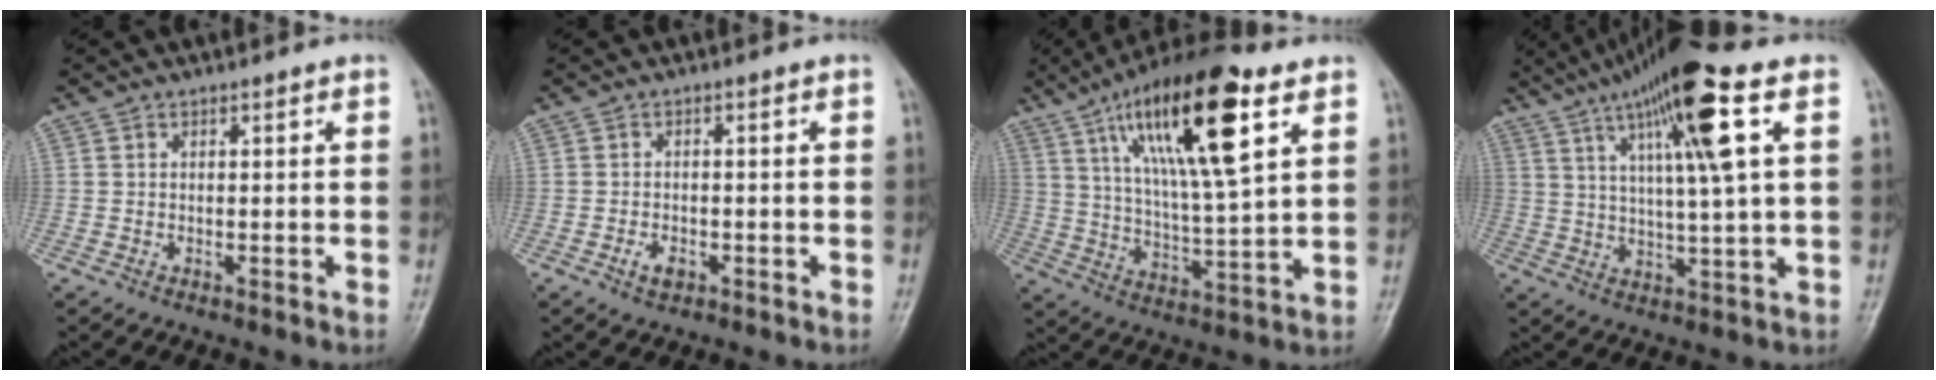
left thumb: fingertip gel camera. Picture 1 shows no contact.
{"total": 2.5, "force": [-1.2, 1.4, 1.7], "torque": [-0.030, 0.007, -0.019]}
{"total": 20.7, "force": [9.5, 5.3, 17.6], "torque": [-0.289, -0.024, 0.162]}
{"total": 16.4, "force": [6.9, 2.1, 14.7], "torque": [-0.255, -0.002, 0.113]}